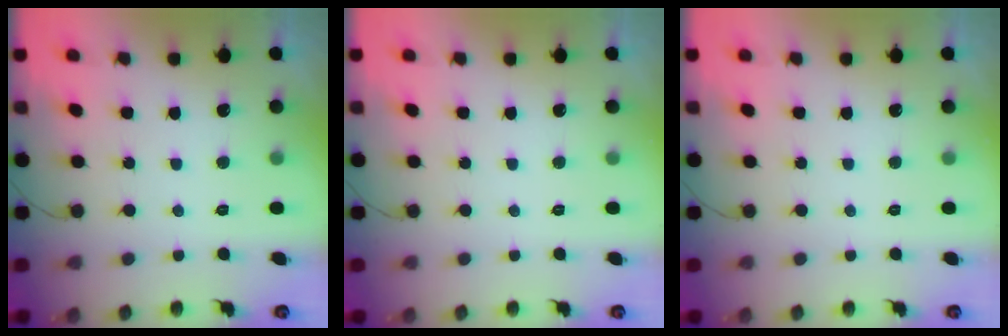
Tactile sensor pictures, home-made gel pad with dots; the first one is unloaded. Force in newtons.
{"total": 0.0}
{"total": 0.0}